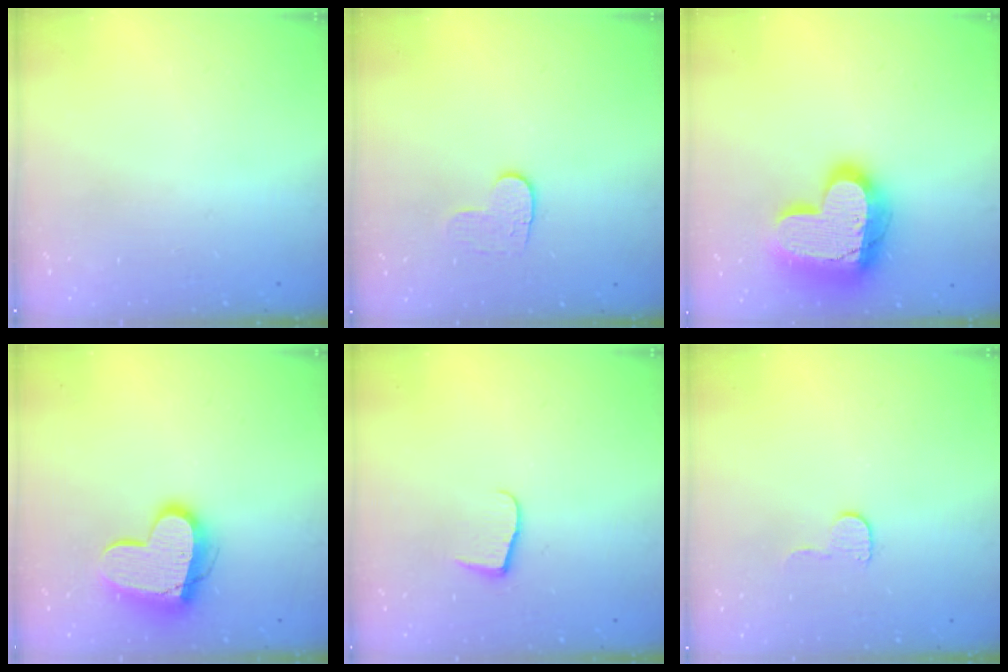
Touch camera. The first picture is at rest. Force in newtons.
{"total": 5.8, "press": 5.8, "slide": 0.6}
{"total": 21.7, "press": 21.6, "slide": 1.9}
{"total": 14.0, "press": 14.0, "slide": 0.6}
{"total": 6.5, "press": 6.5, "slide": 0.6}
{"total": 5.0, "press": 4.9, "slide": 0.5}